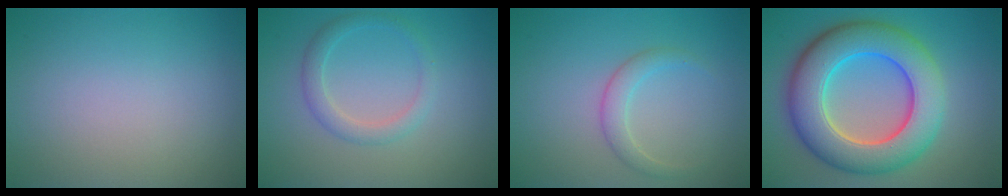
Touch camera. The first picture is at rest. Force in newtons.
{"total": 2.2, "press": 2.2, "slide": 0.2}
{"total": 1.8, "press": 1.8, "slide": 0.2}
{"total": 10.4, "press": 10.3, "slide": 0.7}